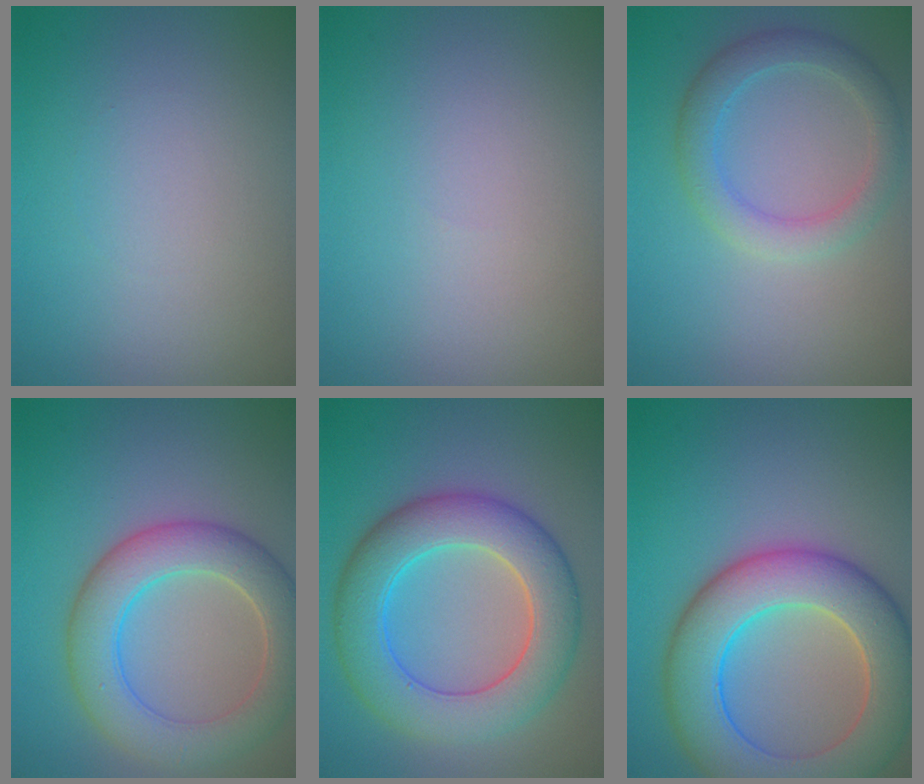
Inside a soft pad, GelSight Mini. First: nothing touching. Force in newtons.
{"total": 0.0}
{"total": 3.3, "press": 3.3, "slide": 0.2}
{"total": 6.6, "press": 6.6, "slide": 0.2}
{"total": 8.1, "press": 8.1, "slide": 0.3}
{"total": 10.1, "press": 10.1, "slide": 0.3}